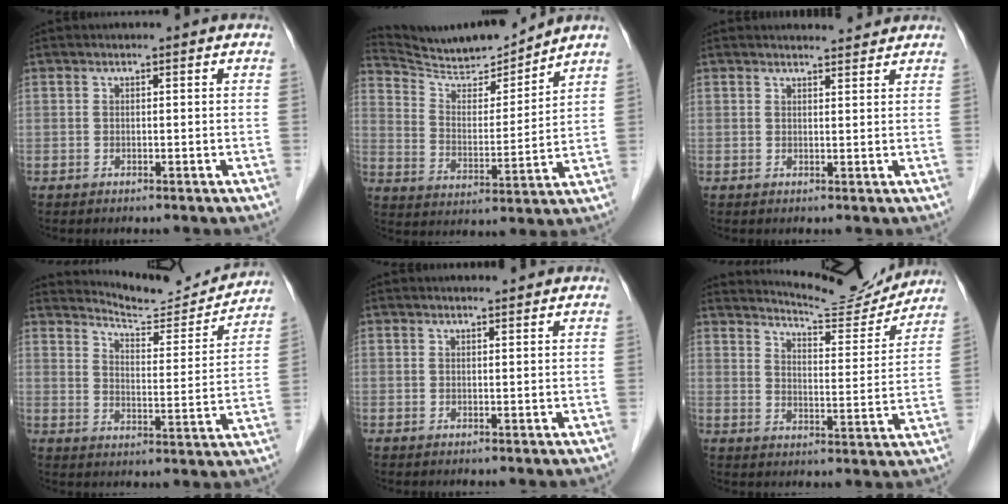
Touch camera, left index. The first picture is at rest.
{"total": 10.9, "force": [10.6, 0.1, 2.4], "torque": [-0.052, -0.007, 0.195]}
{"total": 2.5, "force": [2.5, 0.3, 0.3], "torque": [-0.010, -0.001, 0.028]}
{"total": 11.4, "force": [11.4, 0.3, 0.8], "torque": [-0.016, -0.033, 0.153]}
{"total": 0.7, "force": [0.7, -0.1, 0.2], "torque": [-0.007, -0.002, 0.011]}
{"total": 11.7, "force": [11.5, 0.7, 1.7], "torque": [-0.028, -0.023, 0.153]}